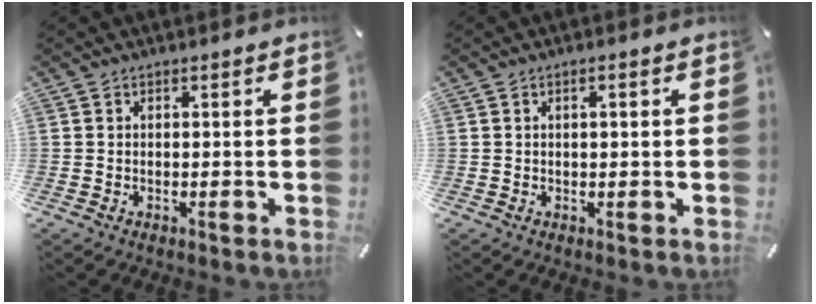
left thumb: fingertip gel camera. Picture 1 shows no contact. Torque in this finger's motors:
{"motor_torque": [-0.08, -0.29, -0.07, 0.13, 0.01]}